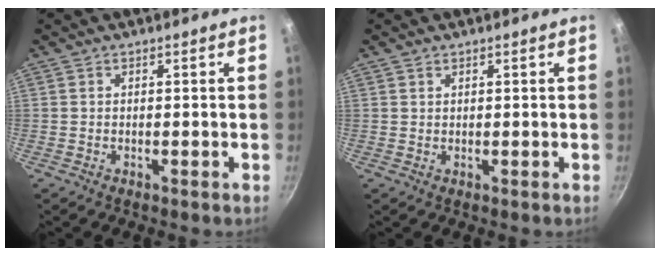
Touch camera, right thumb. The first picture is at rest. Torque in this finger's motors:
{"motor_torque": [0.33, -0.37, 0.08, 0.27, -0.07]}